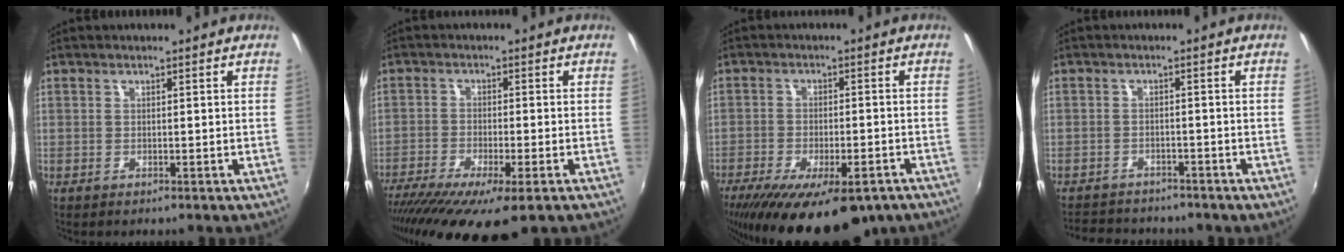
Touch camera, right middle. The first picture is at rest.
{"total": 15.1, "force": [-10.6, 3.0, 10.4], "torque": [-0.206, -0.063, -0.169]}
{"total": 21.0, "force": [-14.3, 7.9, 13.2], "torque": [-0.252, -0.052, -0.201]}
{"total": 8.8, "force": [-7.7, 3.5, 2.5], "torque": [-0.067, -0.005, -0.115]}